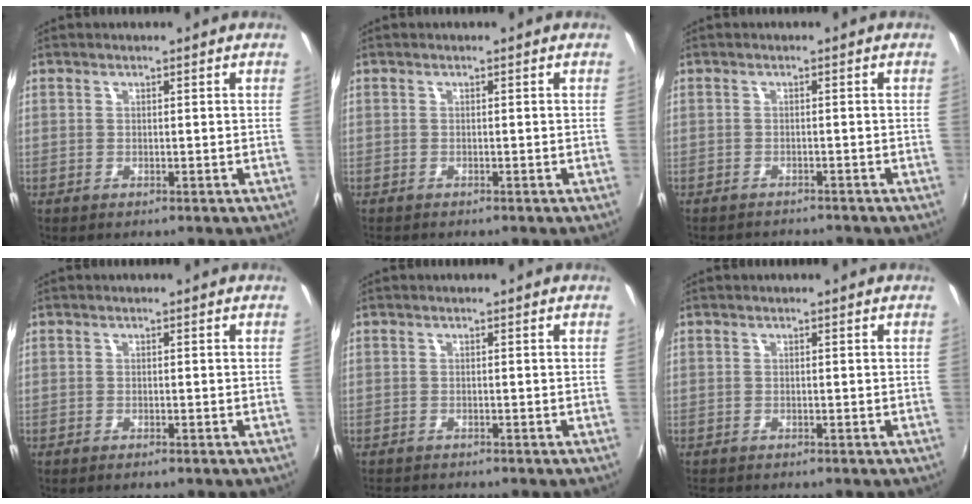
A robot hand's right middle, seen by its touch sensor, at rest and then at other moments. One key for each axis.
{"total": 0.7, "fx": -0.7, "fy": 0.1, "fz": 0.1, "tx": -0.005, "ty": -0.002, "tz": -0.013}
{"total": 4.1, "fx": -4.0, "fy": 0.8, "fz": 0.8, "tx": -0.026, "ty": -0.009, "tz": -0.059}
{"total": 0.8, "fx": -0.7, "fy": 0.1, "fz": 0.4, "tx": -0.008, "ty": -0.002, "tz": -0.013}
{"total": 2.9, "fx": -2.8, "fy": 0.4, "fz": 0.7, "tx": -0.025, "ty": -0.015, "tz": -0.049}
{"total": 1.4, "fx": -1.3, "fy": 0.2, "fz": 0.3, "tx": -0.009, "ty": -0.009, "tz": -0.022}